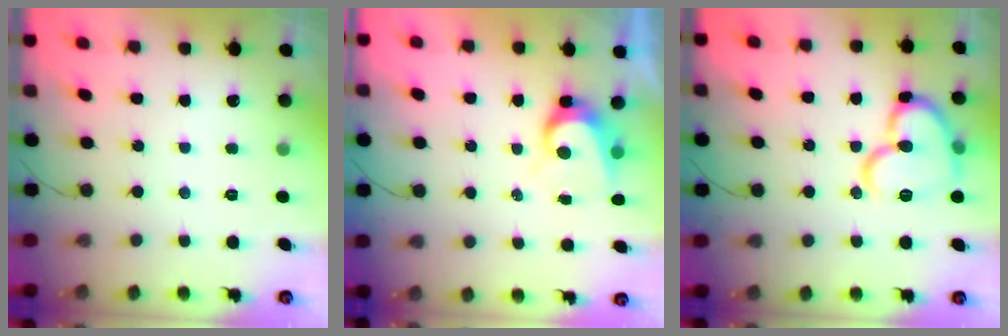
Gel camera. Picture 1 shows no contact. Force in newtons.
{"total": 6.3, "press": 6.3, "slide": 0.5}
{"total": 15.9, "press": 15.8, "slide": 1.7}